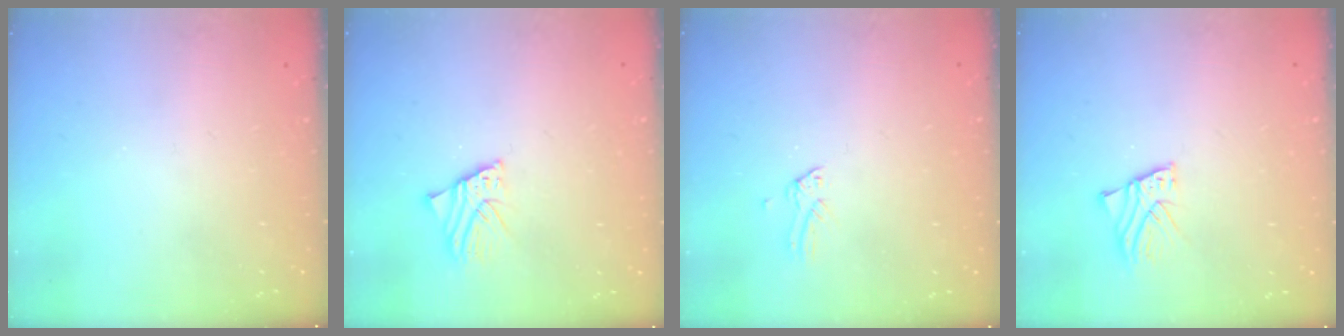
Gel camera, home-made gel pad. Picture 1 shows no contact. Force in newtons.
{"total": 3.1, "press": 3.1, "slide": 0.4}
{"total": 0.0}
{"total": 2.6, "press": 2.6, "slide": 0.2}